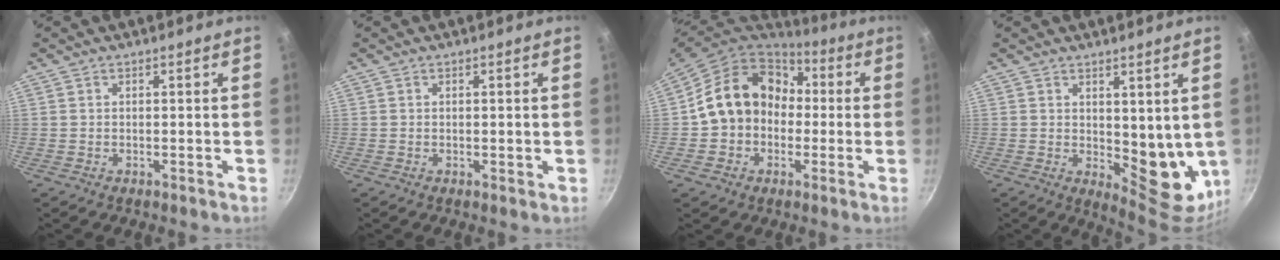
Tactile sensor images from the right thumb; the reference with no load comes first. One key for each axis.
{"total": 0.7, "fx": 0.1, "fy": 0.4, "fz": 0.6, "tx": -0.007, "ty": 0.000, "tz": 0.001}
{"total": 17.7, "fx": 0.7, "fy": 14.7, "fz": 9.9, "tx": -0.145, "ty": 0.050, "tz": 0.004}
{"total": 11.1, "fx": 1.6, "fy": 5.9, "fz": 9.2, "tx": -0.088, "ty": -0.032, "tz": 0.038}